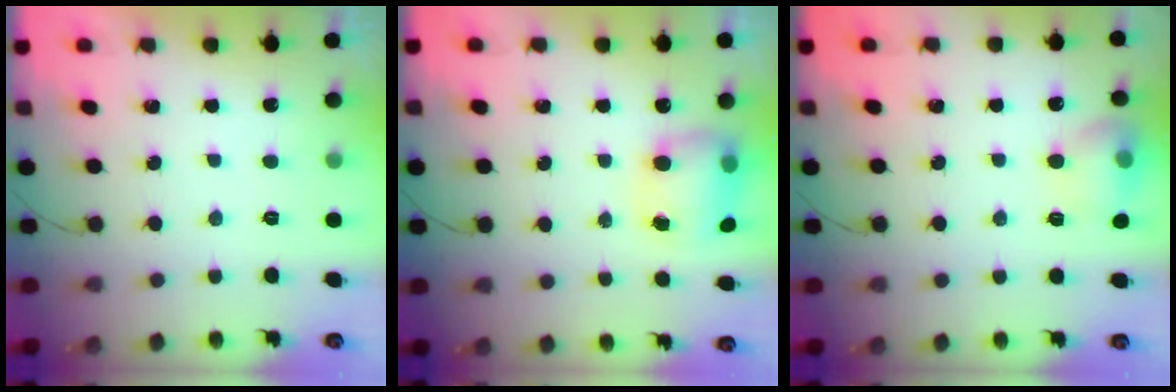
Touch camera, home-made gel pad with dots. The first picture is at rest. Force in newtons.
{"total": 8.3, "press": 8.2, "slide": 1.0}
{"total": 10.8, "press": 10.7, "slide": 1.4}